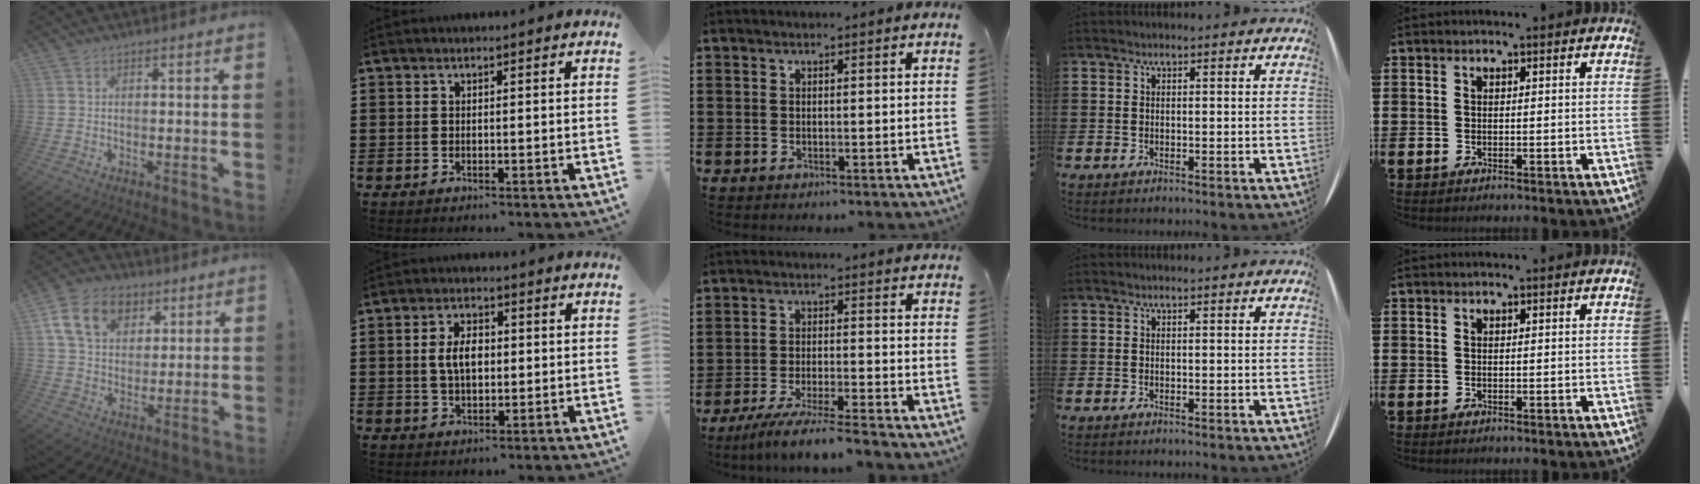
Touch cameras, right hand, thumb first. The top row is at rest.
{"thumb": {"total": 16.1, "force": [6.8, 11.7, 8.7], "torque": [-0.139, -0.020, 0.133]}, "index": {"total": 4.7, "force": [0.4, 2.5, 4.0], "torque": [-0.073, 0.007, 0.003]}, "middle": {"total": 5.6, "force": [-5.1, -0.2, 2.3], "torque": [-0.048, -0.016, -0.097]}}